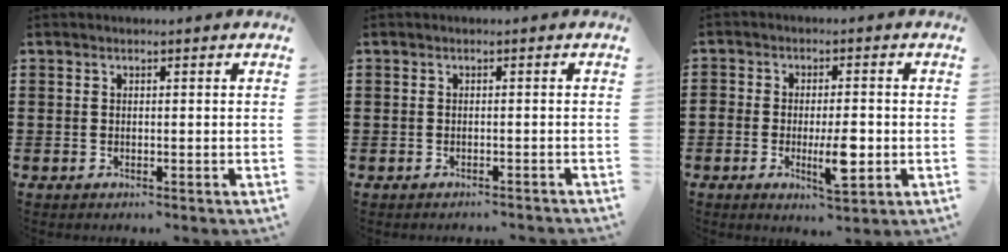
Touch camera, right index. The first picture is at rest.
{"total": 0.9, "force": [-0.9, 0.0, -0.1], "torque": [0.000, -0.002, -0.020]}
{"total": 6.3, "force": [-1.6, 2.2, 5.7], "torque": [-0.106, -0.002, -0.027]}